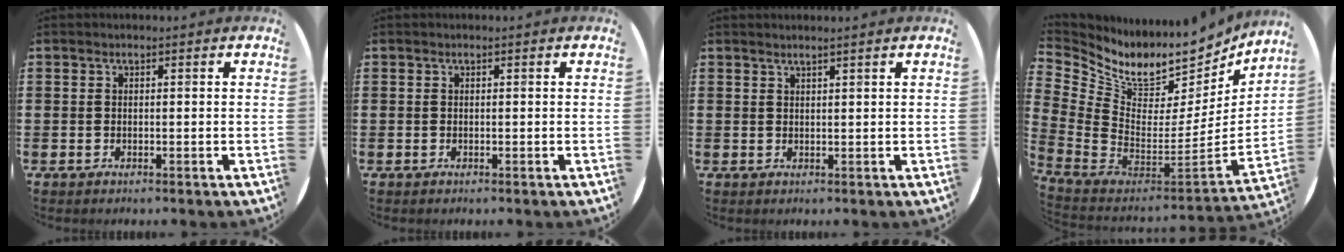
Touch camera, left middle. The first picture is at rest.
{"total": 0.0}
{"total": 1.0, "force": [0.9, -0.3, 0.2], "torque": [-0.001, -0.002, 0.016]}
{"total": 8.0, "force": [6.0, 4.6, 2.5], "torque": [-0.083, -0.065, 0.107]}